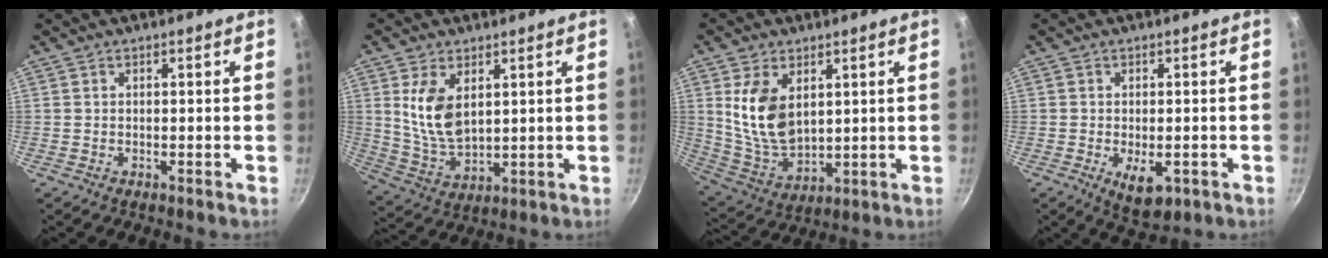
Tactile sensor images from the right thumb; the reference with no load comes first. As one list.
[{"total": 10.2, "force": [3.1, 5.6, 7.9], "torque": [-0.140, -0.019, 0.075]}, {"total": 12.5, "force": [3.6, 7.5, 9.4], "torque": [-0.166, -0.020, 0.086]}, {"total": 5.7, "force": [-1.9, 2.9, 4.6], "torque": [-0.067, -0.003, -0.018]}]